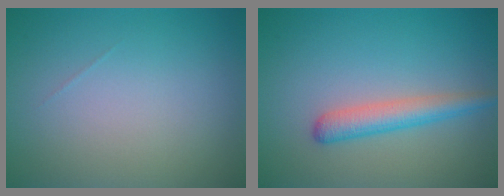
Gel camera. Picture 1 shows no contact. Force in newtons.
{"total": 2.9, "press": 2.9, "slide": 0.1}